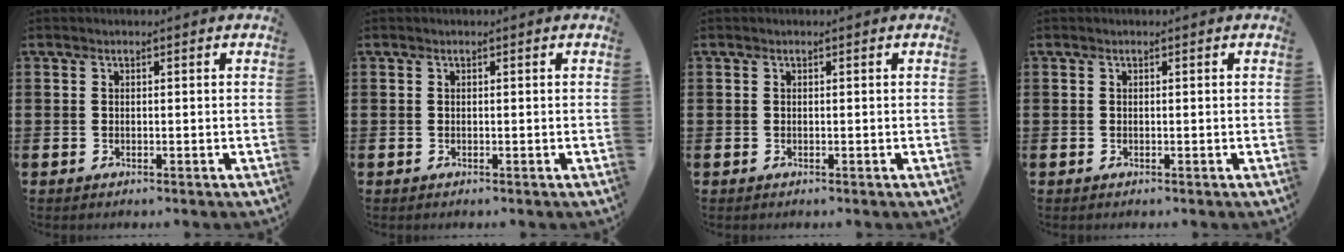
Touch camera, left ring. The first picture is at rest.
{"total": 0.0}
{"total": 0.0}
{"total": 0.0}